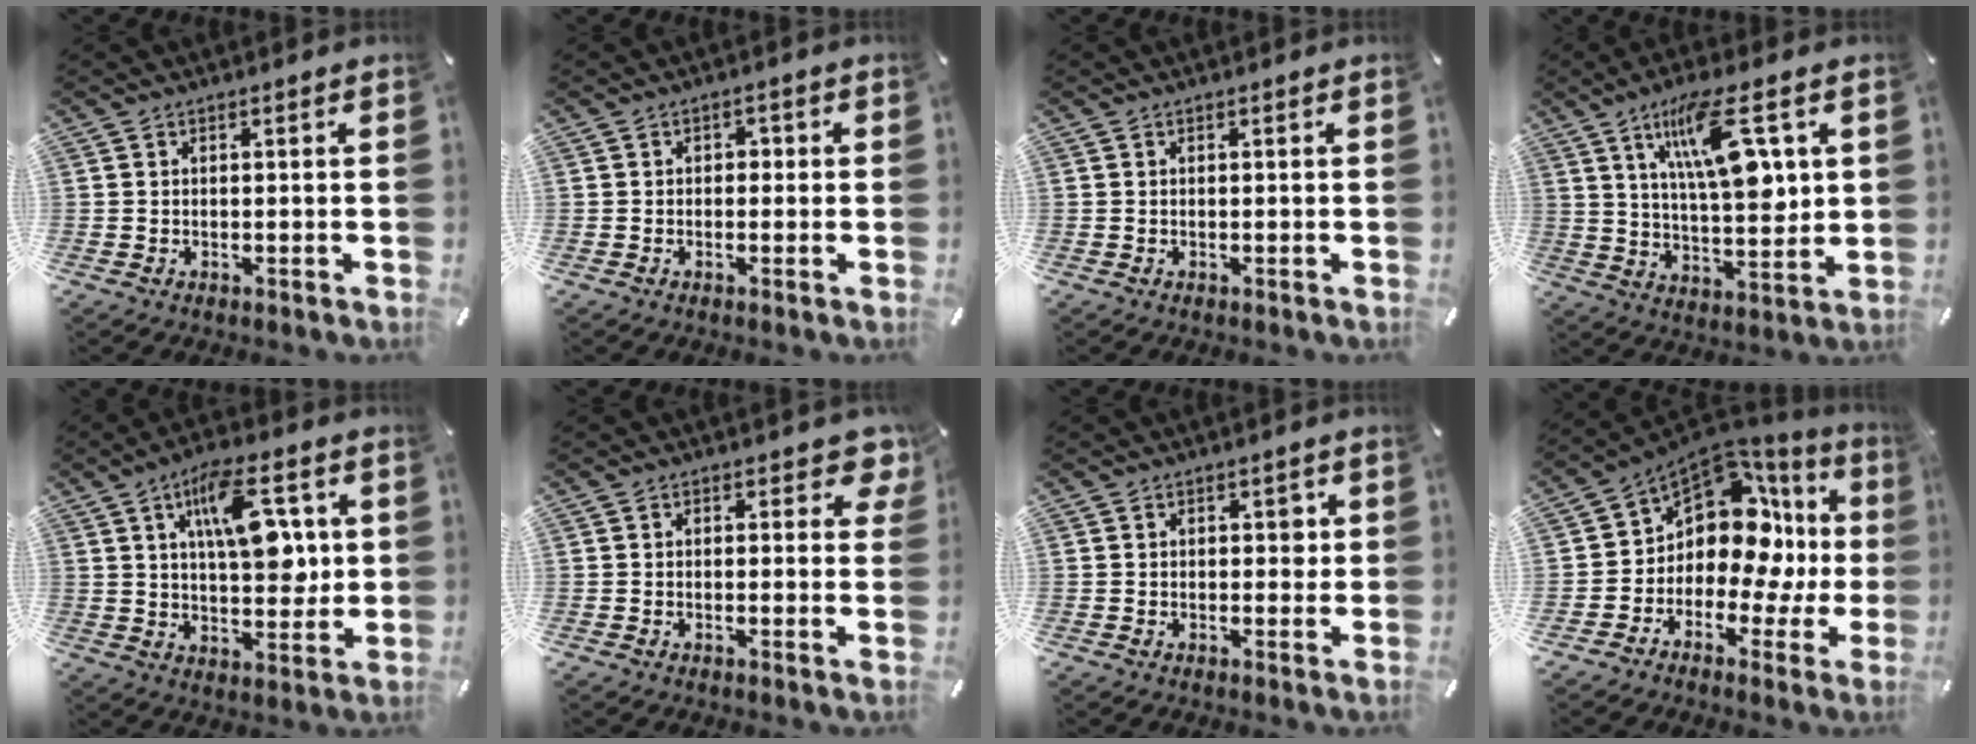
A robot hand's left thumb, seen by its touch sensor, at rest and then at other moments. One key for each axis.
{"total": 1.5, "fx": -0.5, "fy": 1.2, "fz": 0.8, "tx": -0.017, "ty": 0.010, "tz": -0.015}
{"total": 0.0}
{"total": 16.1, "fx": 7.0, "fy": 5.3, "fz": 13.5, "tx": -0.241, "ty": -0.018, "tz": 0.107}
{"total": 15.5, "fx": 4.9, "fy": 7.8, "fz": 12.5, "tx": -0.190, "ty": -0.006, "tz": 0.079}
{"total": 4.2, "fx": 1.7, "fy": 2.4, "fz": 2.9, "tx": -0.022, "ty": -0.005, "tz": 0.022}
{"total": 2.5, "fx": 0.4, "fy": 1.6, "fz": 1.9, "tx": -0.013, "ty": 0.000, "tz": -0.002}
{"total": 12.0, "fx": 2.5, "fy": 8.7, "fz": 7.9, "tx": -0.131, "ty": -0.049, "tz": 0.033}